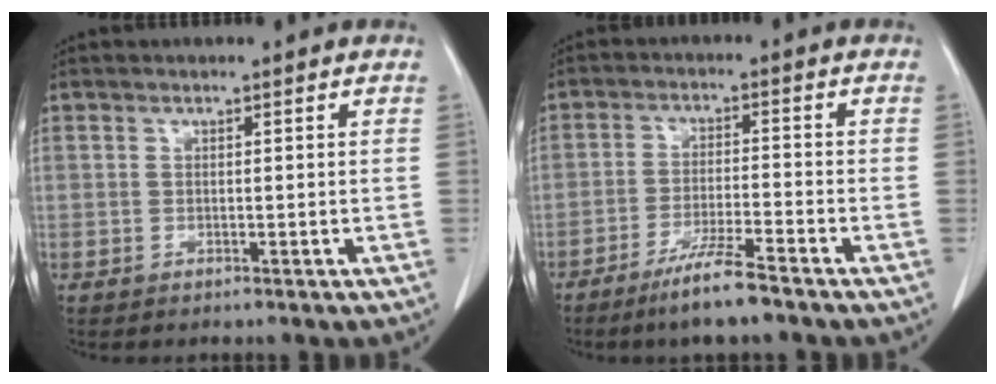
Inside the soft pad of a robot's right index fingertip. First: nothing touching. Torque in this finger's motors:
{"motor_torque": [0.53, -0.50, 0.37, 0.10]}